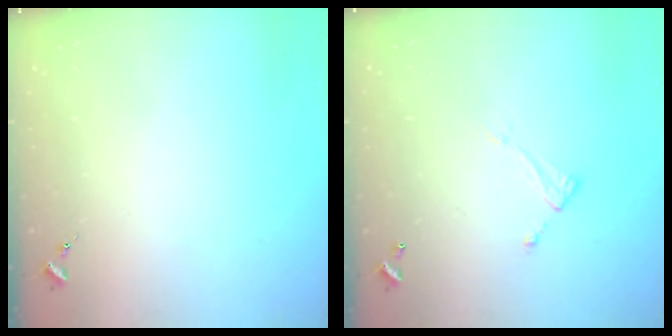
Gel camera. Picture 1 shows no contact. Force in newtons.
{"total": 5.0, "press": 5.0, "slide": 0.4}